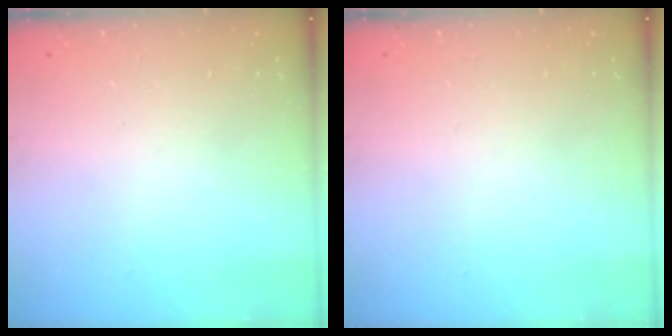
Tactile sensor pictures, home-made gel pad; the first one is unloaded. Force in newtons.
{"total": 0.0}